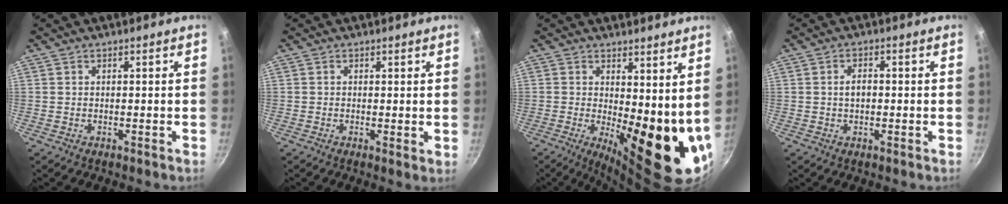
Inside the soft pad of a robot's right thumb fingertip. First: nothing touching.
{"total": 1.1, "force": [0.3, 0.5, 1.0], "torque": [-0.015, -0.004, 0.000]}
{"total": 15.3, "force": [1.6, 6.0, 13.9], "torque": [-0.158, -0.038, 0.035]}
{"total": 2.9, "force": [0.0, 1.8, 2.3], "torque": [-0.035, 0.011, -0.002]}